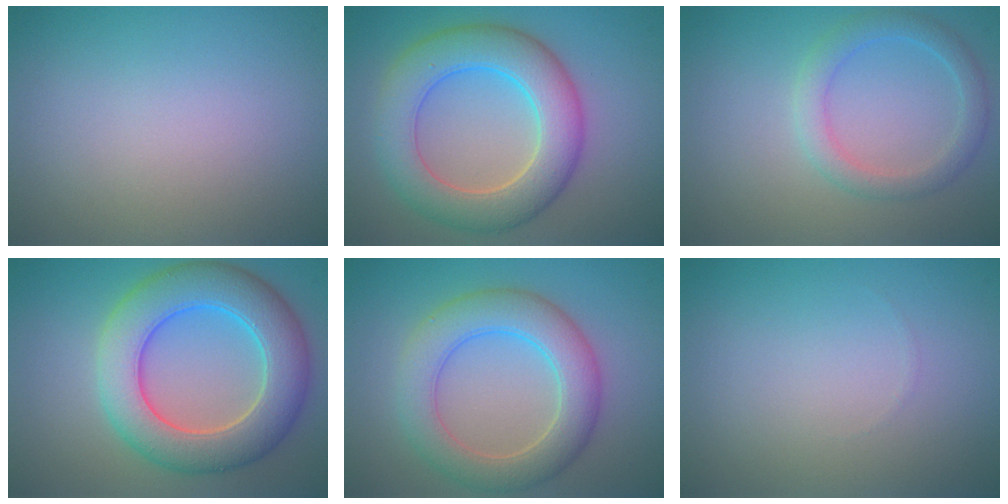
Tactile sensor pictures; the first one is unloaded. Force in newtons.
{"total": 7.4, "press": 7.3, "slide": 0.5}
{"total": 2.7, "press": 2.7, "slide": 0.1}
{"total": 8.3, "press": 8.3, "slide": 0.2}
{"total": 5.8, "press": 5.8, "slide": 0.2}
{"total": 0.0}